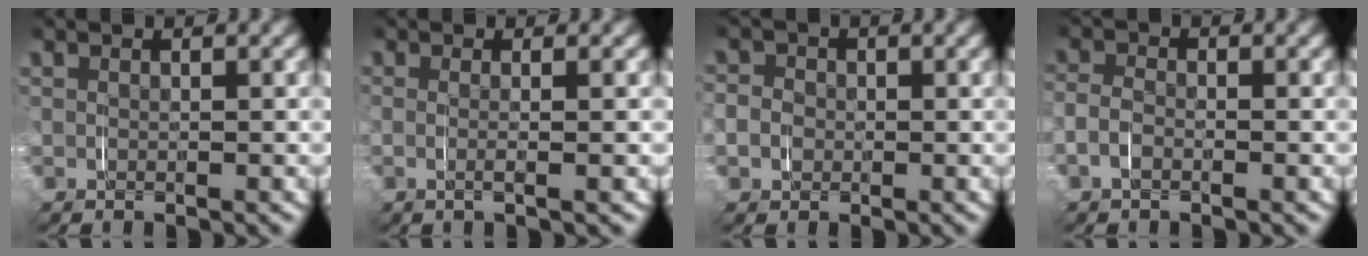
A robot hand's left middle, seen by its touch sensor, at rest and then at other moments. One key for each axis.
{"total": 1.8, "fx": 0.3, "fy": -1.8, "fz": -0.2, "tx": 0.018, "ty": 0.005, "tz": 0.005}
{"total": 1.9, "fx": -0.3, "fy": 1.9, "fz": -0.2, "tx": 0.013, "ty": -0.007, "tz": -0.009}
{"total": 1.0, "fx": -0.9, "fy": 0.1, "fz": -0.5, "tx": 0.004, "ty": -0.002, "tz": -0.021}